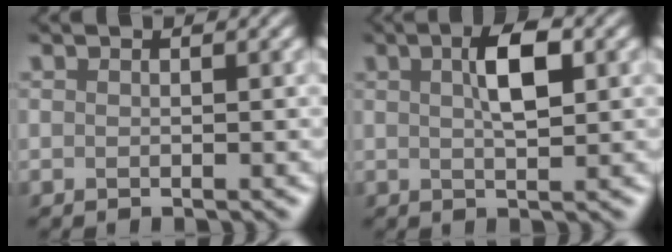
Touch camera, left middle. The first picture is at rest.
{"total": 2.4, "force": [0.9, 0.2, 2.2], "torque": [-0.046, 0.015, 0.020]}